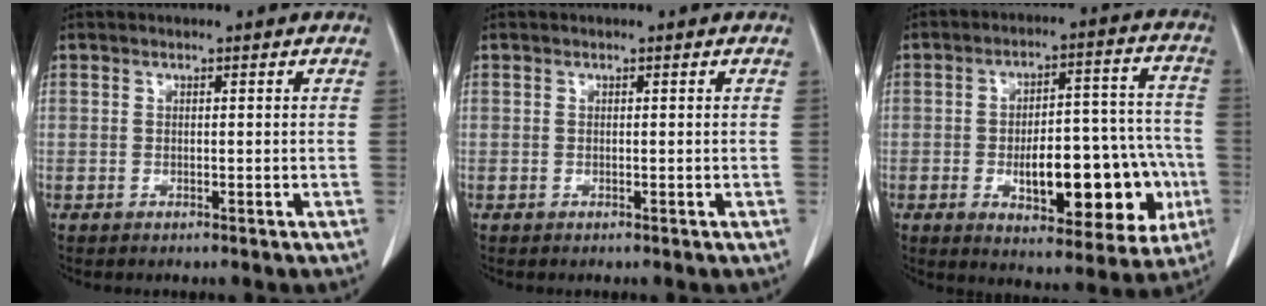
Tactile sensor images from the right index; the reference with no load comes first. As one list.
[{"total": 0.0}, {"total": 17.7, "force": [-4.7, 7.0, 15.5], "torque": [-0.195, 0.030, -0.053]}]